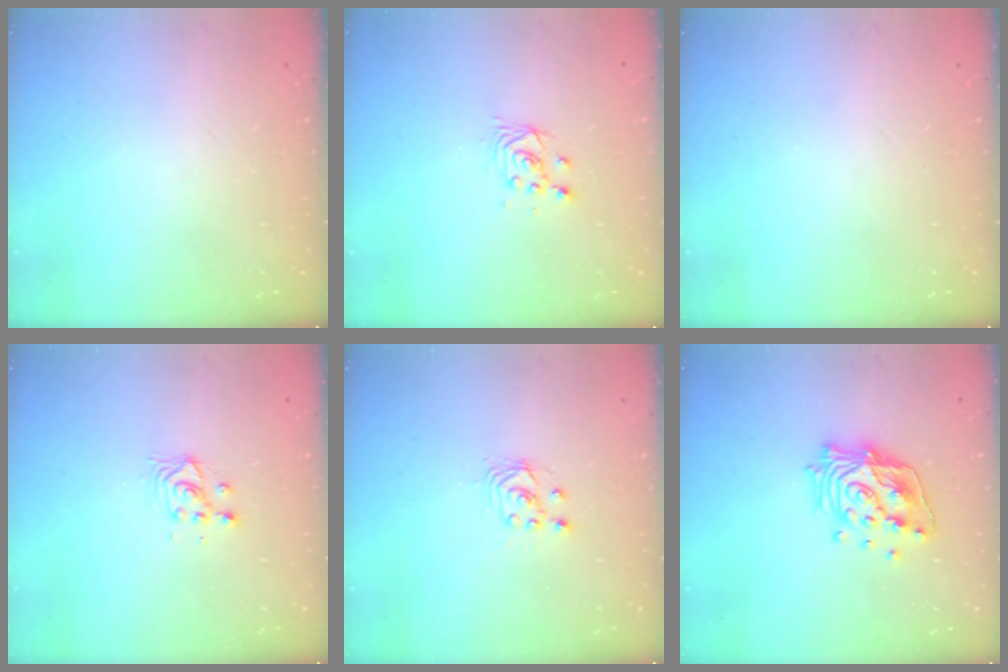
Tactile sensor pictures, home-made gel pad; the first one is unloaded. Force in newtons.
{"total": 2.7, "press": 2.7, "slide": 0.1}
{"total": 0.0}
{"total": 3.8, "press": 3.8, "slide": 0.4}
{"total": 2.7, "press": 2.7, "slide": 0.2}
{"total": 16.8, "press": 16.7, "slide": 2.2}